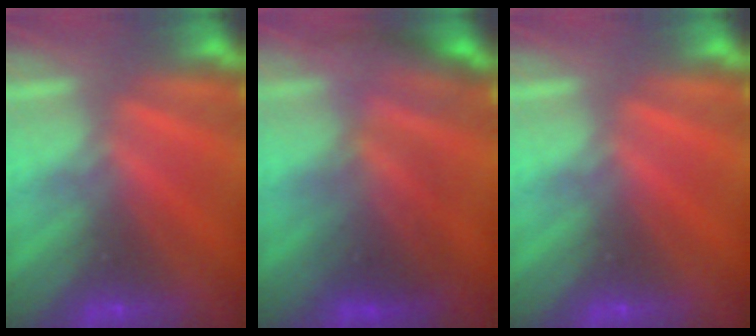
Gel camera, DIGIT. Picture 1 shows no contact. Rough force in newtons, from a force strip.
{"total": 2.5}
{"total": 0.0}